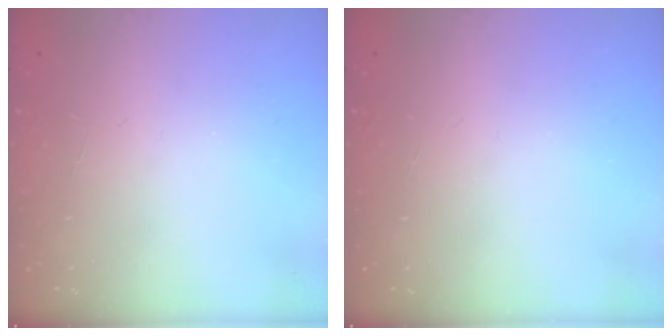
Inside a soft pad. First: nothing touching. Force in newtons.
{"total": 0.0}